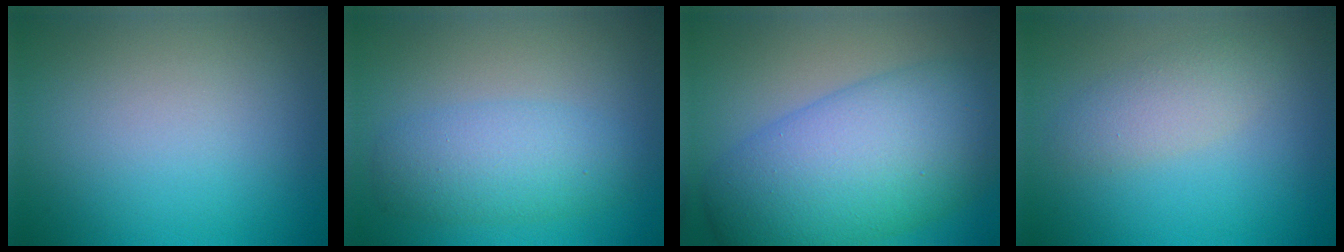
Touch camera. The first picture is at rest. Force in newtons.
{"total": 4.1, "press": 4.1, "slide": 0.2}
{"total": 10.9, "press": 10.9, "slide": 0.1}
{"total": 2.4, "press": 2.4, "slide": 0.2}